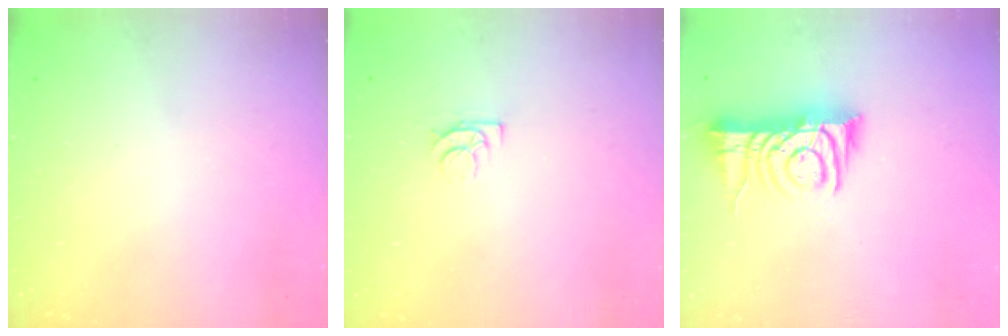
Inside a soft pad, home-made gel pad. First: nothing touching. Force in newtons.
{"total": 5.5, "press": 5.5, "slide": 0.6}
{"total": 9.4, "press": 9.4, "slide": 1.2}